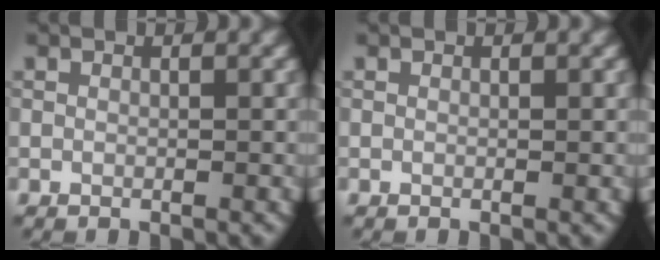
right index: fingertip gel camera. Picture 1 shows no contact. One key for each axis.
{"total": 0.0}